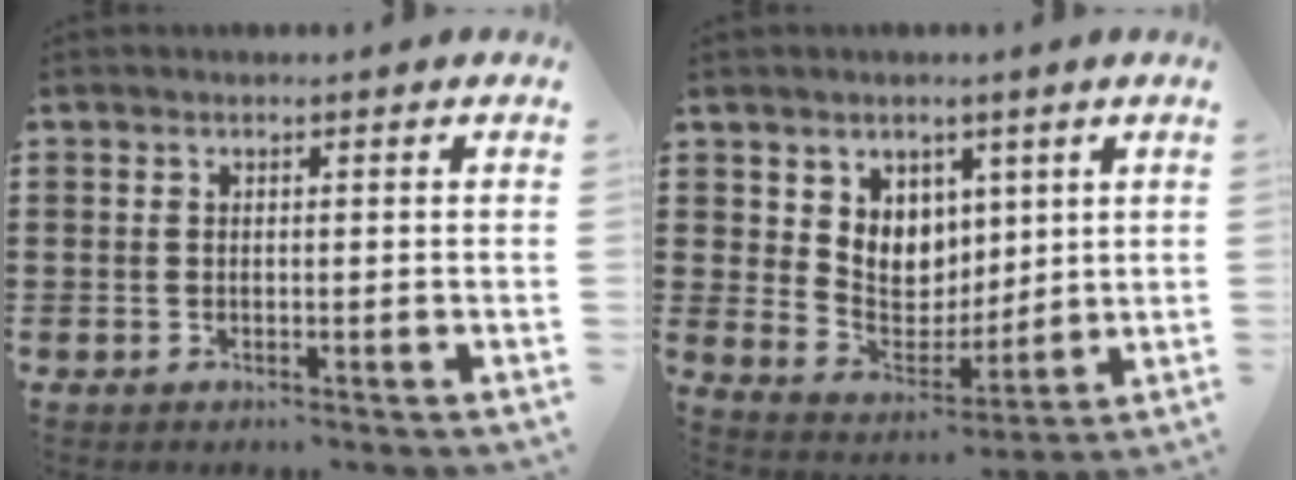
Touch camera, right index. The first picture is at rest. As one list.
[{"total": 6.6, "force": [3.7, 5.4, 0.4], "torque": [-0.029, -0.023, 0.070]}]